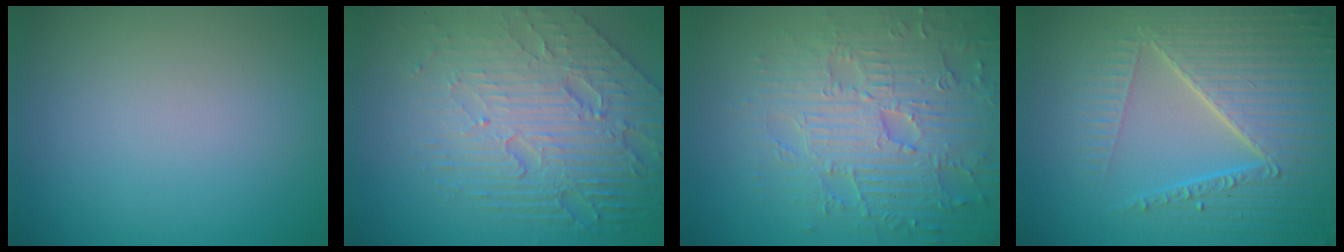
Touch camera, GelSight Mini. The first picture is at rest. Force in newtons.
{"total": 8.4, "press": 5.6, "slide": 6.3}
{"total": 7.4, "press": 5.8, "slide": 4.5}
{"total": 7.3, "press": 5.5, "slide": 4.8}